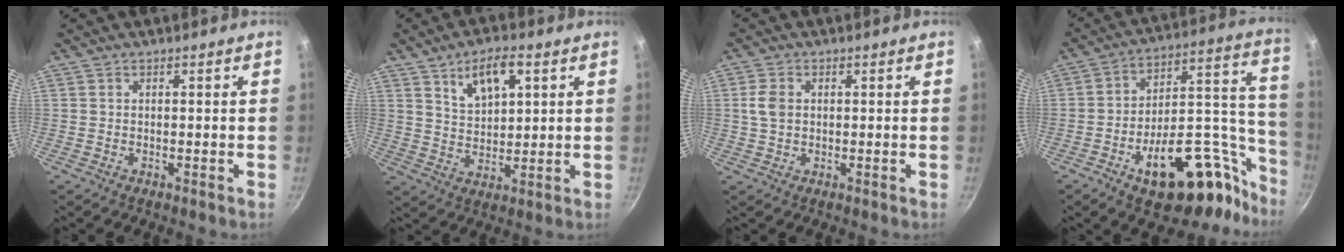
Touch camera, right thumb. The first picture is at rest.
{"total": 9.2, "force": [4.3, 4.6, 6.7], "torque": [-0.100, -0.013, 0.083]}
{"total": 3.8, "force": [0.5, 2.7, 2.6], "torque": [-0.051, 0.004, 0.008]}
{"total": 28.1, "force": [-15.1, 13.6, 19.4], "torque": [-0.199, 0.116, -0.212]}